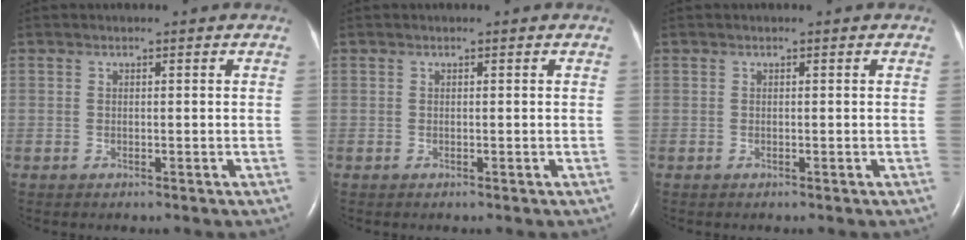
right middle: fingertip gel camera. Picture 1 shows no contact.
{"total": 0.0}
{"total": 0.0}